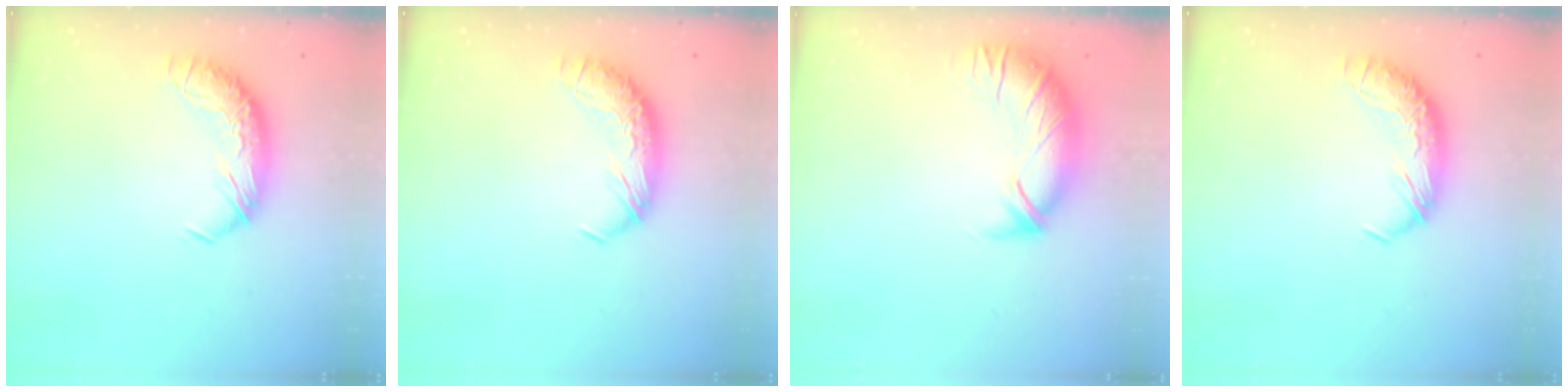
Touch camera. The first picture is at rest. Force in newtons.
{"total": 0.0}
{"total": 3.0, "press": 1.5, "slide": 2.6}
{"total": 0.0}